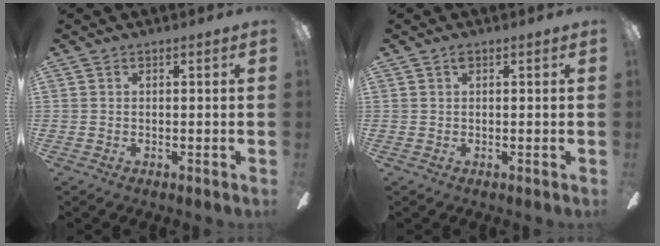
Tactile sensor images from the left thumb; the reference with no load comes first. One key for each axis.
{"total": 0.9, "fx": 0.4, "fy": 0.4, "fz": 0.7, "tx": -0.015, "ty": 0.004, "tz": 0.006}